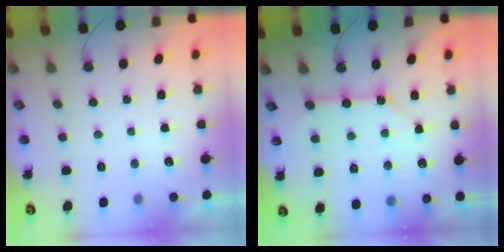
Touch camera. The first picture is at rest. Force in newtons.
{"total": 5.4, "press": 5.3, "slide": 0.6}